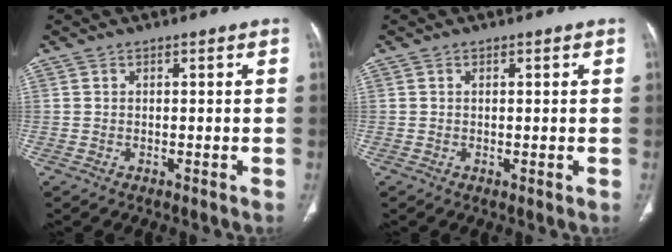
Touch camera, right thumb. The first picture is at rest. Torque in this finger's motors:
{"motor_torque": [2.48, 2.03, 0.14, -0.36, -0.02]}